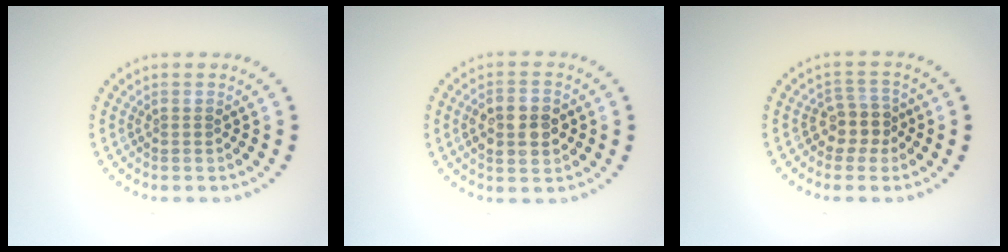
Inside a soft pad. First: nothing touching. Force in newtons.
{"total": 4.2, "press": 4.2, "slide": 0.4}
{"total": 2.7, "press": 2.1, "slide": 1.6}